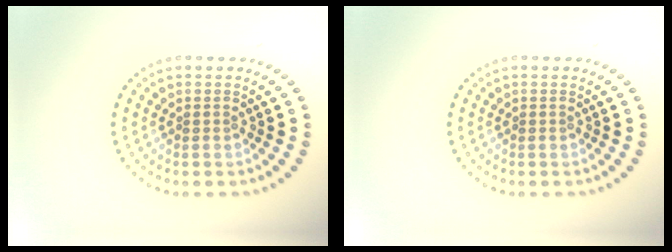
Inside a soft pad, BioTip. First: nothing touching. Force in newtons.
{"total": 0.0}